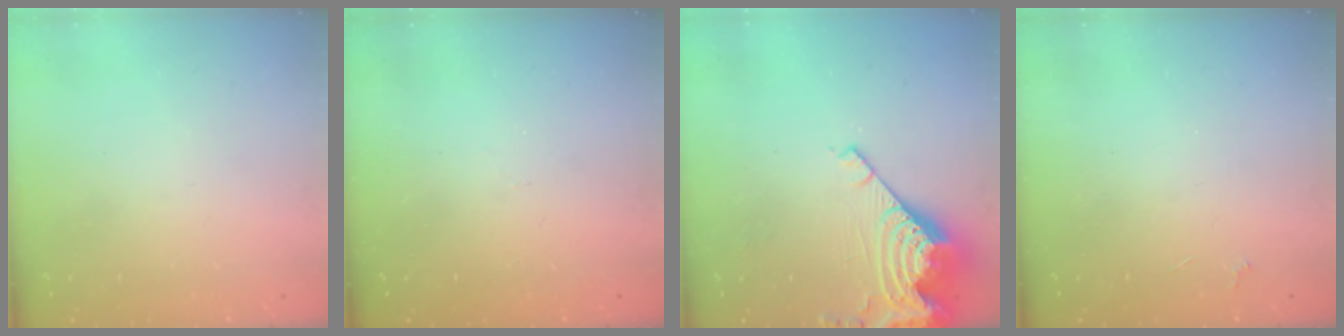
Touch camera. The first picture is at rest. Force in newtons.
{"total": 6.2, "press": 6.1, "slide": 0.8}
{"total": 10.1, "press": 10.1, "slide": 1.1}
{"total": 2.1, "press": 2.0, "slide": 0.4}